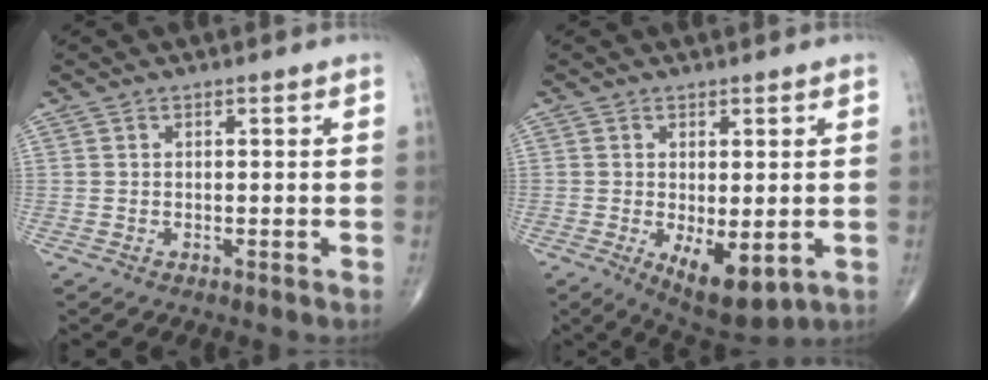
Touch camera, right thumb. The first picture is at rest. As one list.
[{"total": 8.7, "force": [-2.1, 3.8, 7.5], "torque": [-0.105, -0.019, -0.019]}]